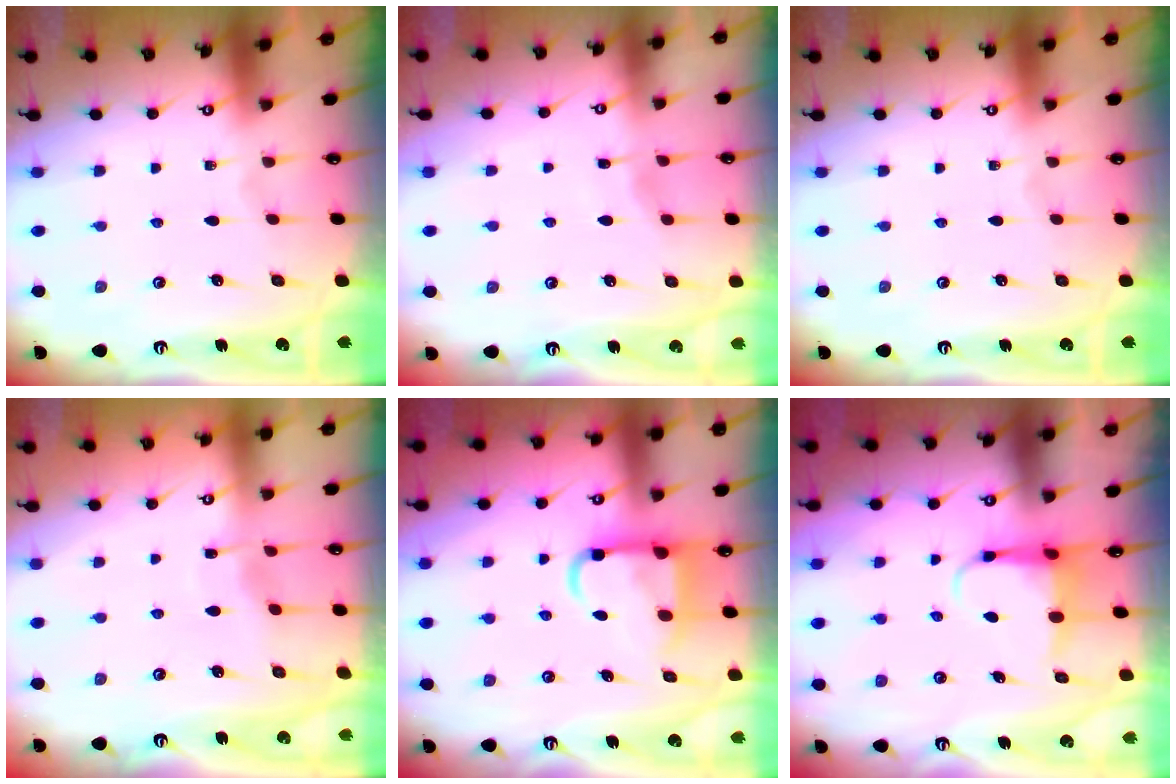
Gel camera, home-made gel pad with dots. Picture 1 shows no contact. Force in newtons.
{"total": 2.6, "press": 2.5, "slide": 0.4}
{"total": 0.0}
{"total": 4.3, "press": 4.3, "slide": 0.4}
{"total": 10.6, "press": 10.5, "slide": 1.6}
{"total": 4.8, "press": 4.8, "slide": 0.7}